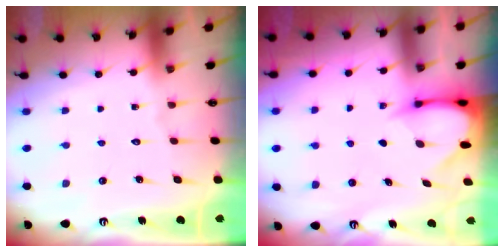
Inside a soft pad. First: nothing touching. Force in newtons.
{"total": 3.4, "press": 3.4, "slide": 0.3}